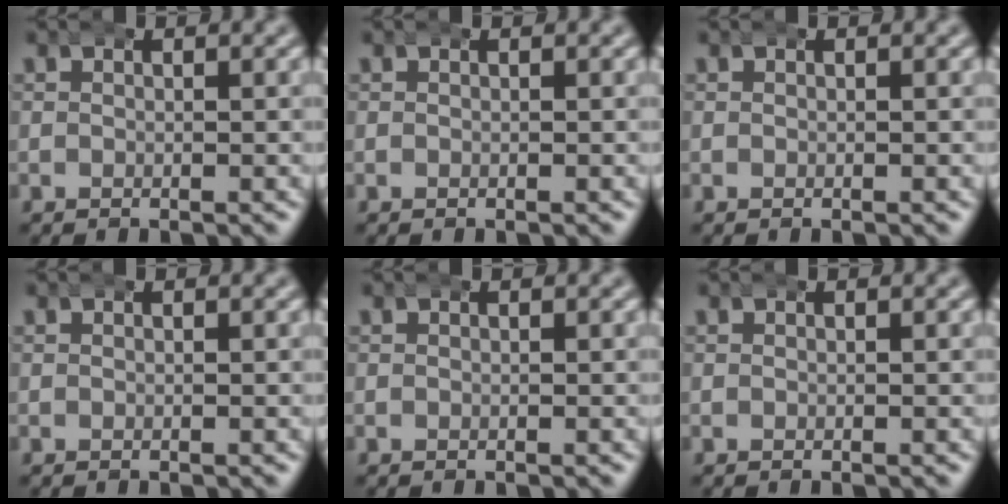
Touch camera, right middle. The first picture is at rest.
{"total": 0.0}
{"total": 0.0}
{"total": 0.0}
{"total": 0.0}
{"total": 0.0}